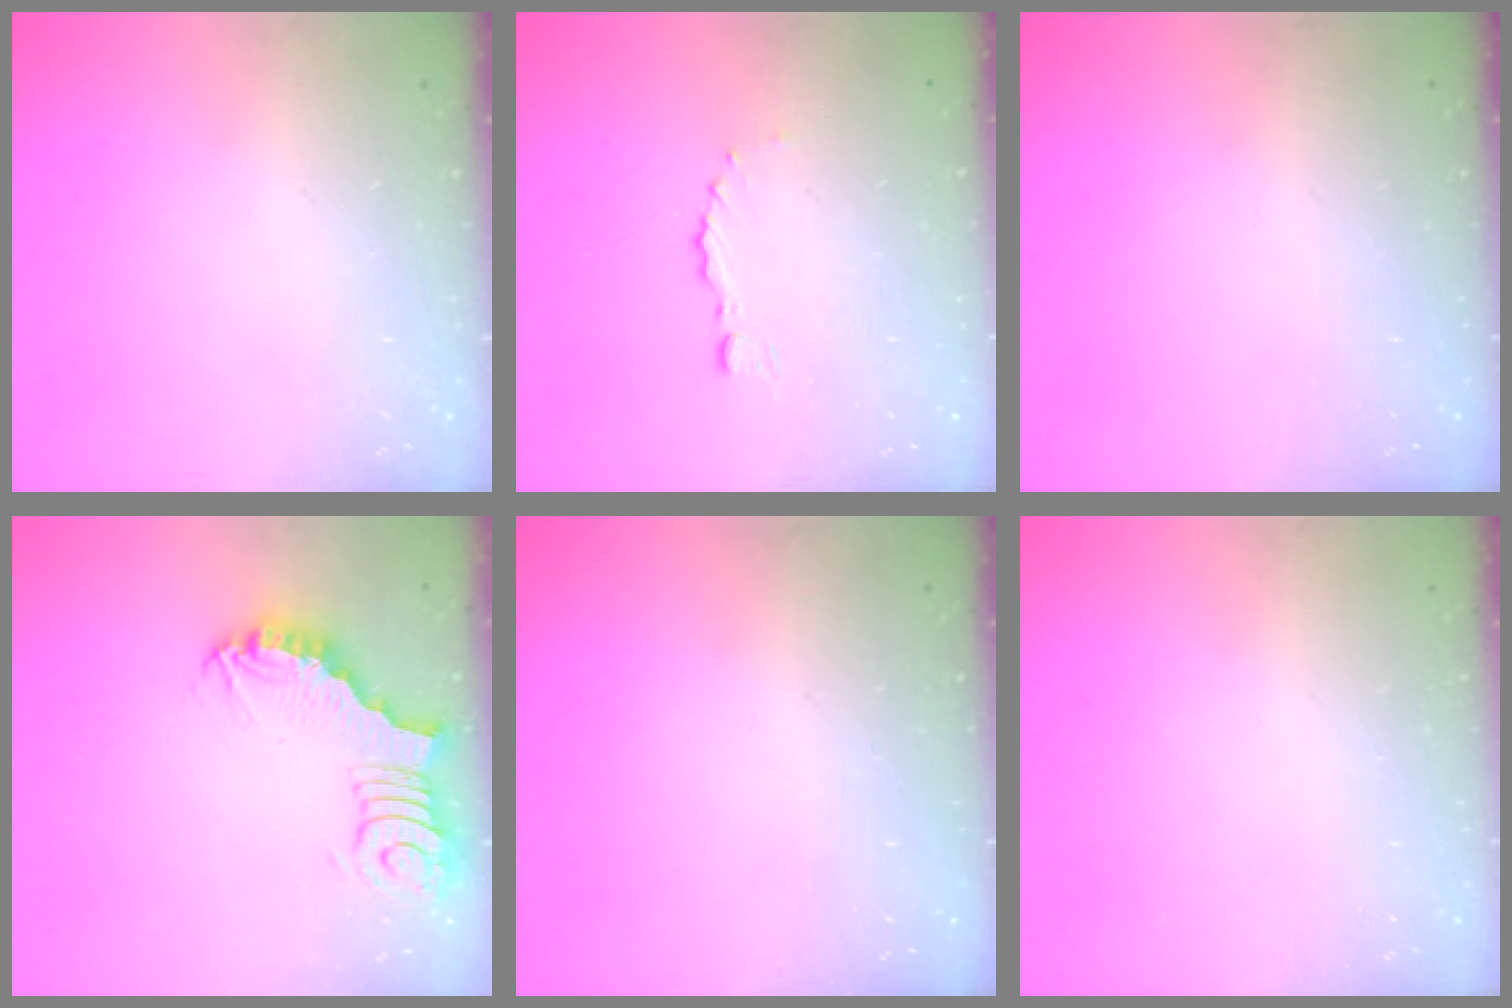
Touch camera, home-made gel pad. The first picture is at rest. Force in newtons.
{"total": 0.0}
{"total": 0.0}
{"total": 3.7, "press": 3.6, "slide": 0.8}
{"total": 0.0}
{"total": 0.0}